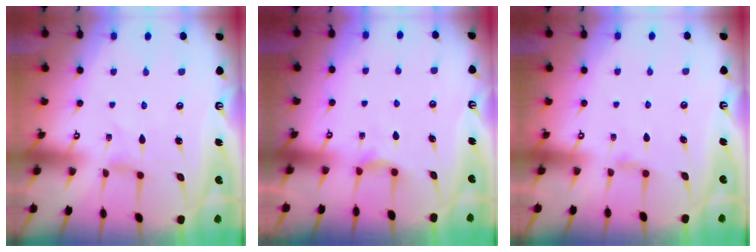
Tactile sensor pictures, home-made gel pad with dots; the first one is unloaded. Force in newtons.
{"total": 2.3, "press": 2.3, "slide": 0.4}
{"total": 2.4, "press": 2.3, "slide": 0.4}